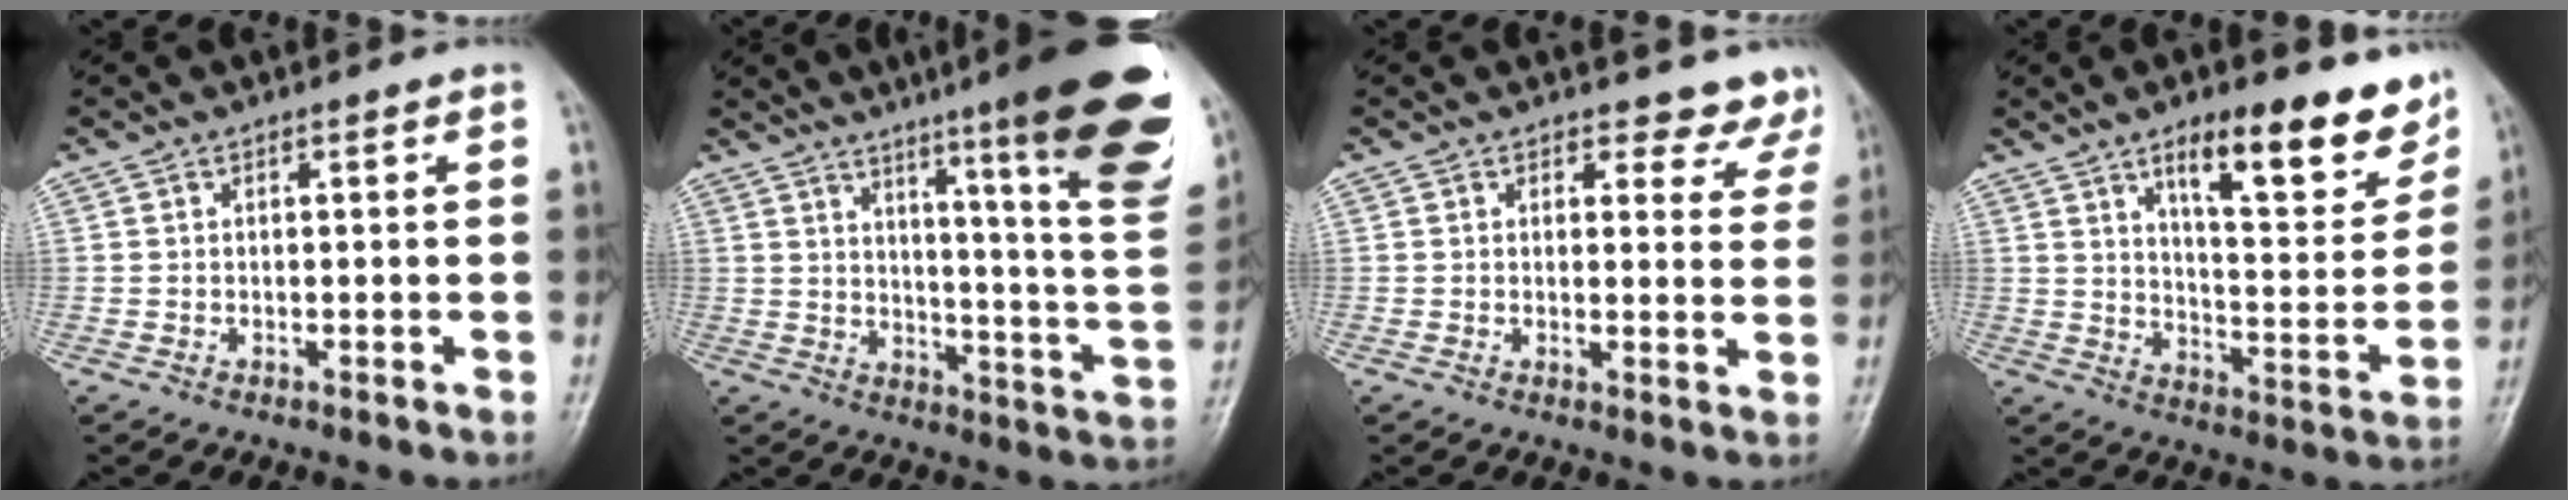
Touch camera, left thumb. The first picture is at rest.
{"total": 26.0, "force": [16.0, 2.6, 20.3], "torque": [-0.236, -0.079, 0.214]}
{"total": 6.1, "force": [5.4, 2.7, 0.2], "torque": [0.041, -0.030, 0.040]}
{"total": 16.9, "force": [10.8, 5.9, 11.6], "torque": [-0.105, -0.066, 0.160]}